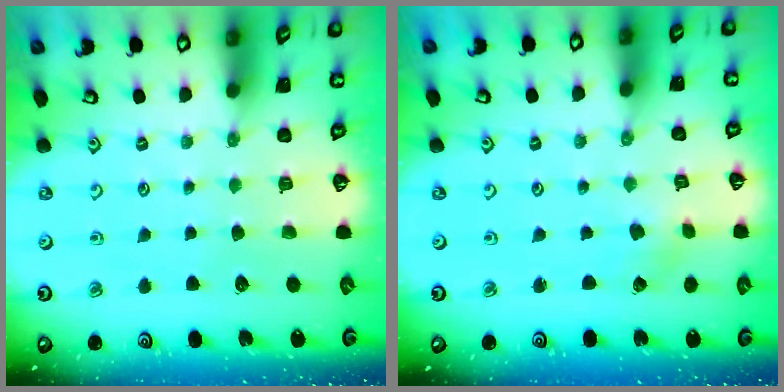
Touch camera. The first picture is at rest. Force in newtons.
{"total": 0.8, "press": 0.8, "slide": 0.1}